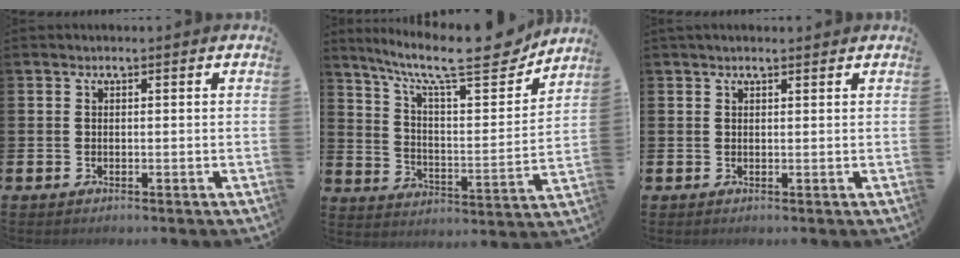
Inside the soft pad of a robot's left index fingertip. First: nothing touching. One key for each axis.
{"total": 13.2, "fx": 10.7, "fy": 2.6, "fz": 7.2, "tx": -0.150, "ty": -0.069, "tz": 0.174}
{"total": 1.1, "fx": 1.0, "fy": 0.2, "fz": 0.4, "tx": 0.001, "ty": -0.002, "tz": 0.016}